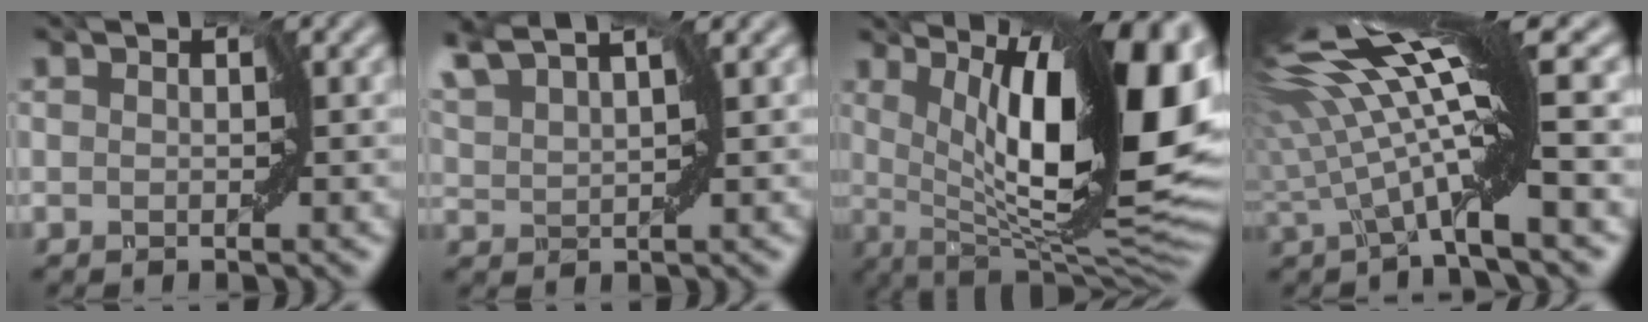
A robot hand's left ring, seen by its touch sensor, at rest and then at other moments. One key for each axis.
{"total": 4.3, "fx": 3.8, "fy": 0.7, "fz": 2.0, "tx": -0.057, "ty": 0.022, "tz": 0.063}
{"total": 16.6, "fx": 3.7, "fy": 4.6, "fz": 15.4, "tx": -0.182, "ty": 0.000, "tz": 0.059}
{"total": 10.2, "fx": 1.2, "fy": 1.6, "fz": 10.0, "tx": -0.187, "ty": 0.014, "tz": 0.016}